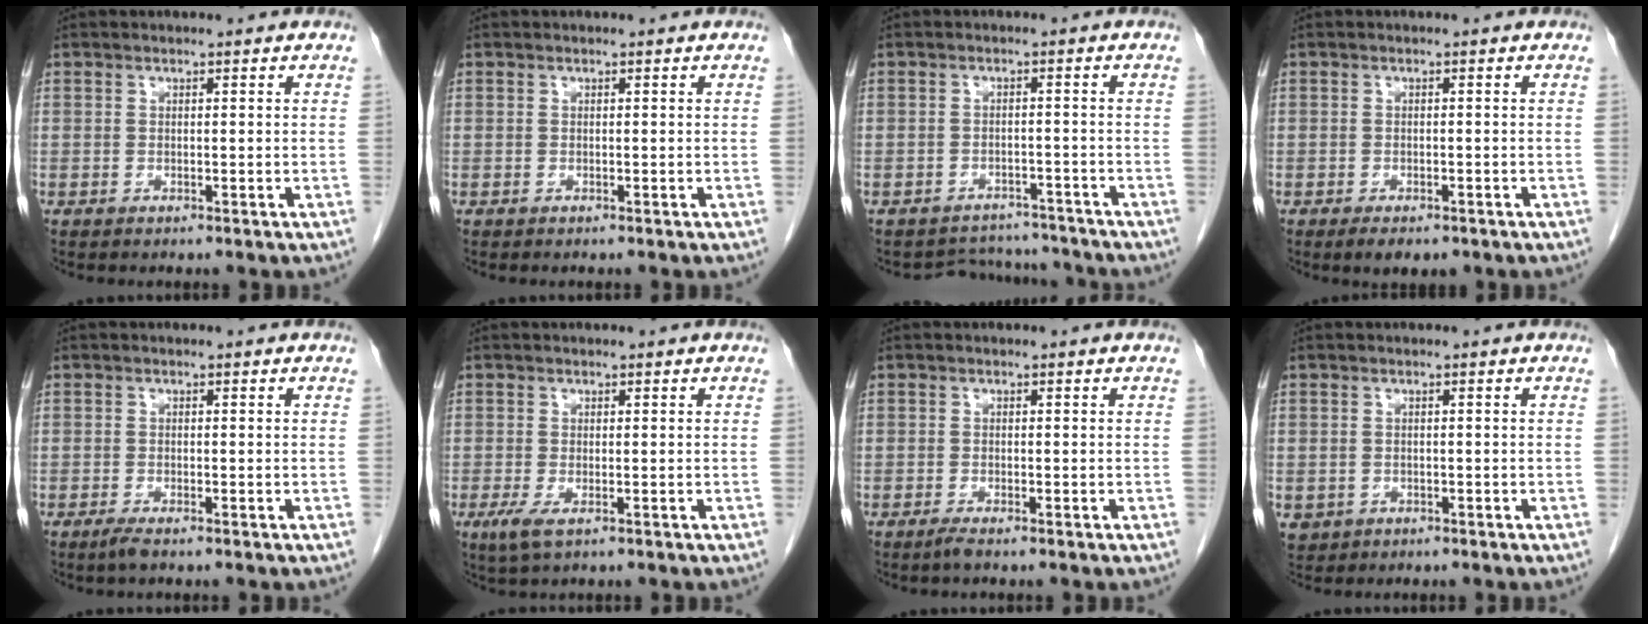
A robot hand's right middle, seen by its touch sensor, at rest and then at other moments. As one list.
[{"total": 0.0}, {"total": 5.8, "force": [-5.5, 1.7, -1.0], "torque": [0.015, 0.020, -0.072]}, {"total": 3.5, "force": [-2.4, 1.6, 2.0], "torque": [-0.027, -0.004, -0.029]}, {"total": 1.4, "force": [-1.0, 0.0, 0.9], "torque": [-0.027, -0.005, -0.022]}, {"total": 2.6, "force": [-1.1, 0.7, 2.2], "torque": [-0.049, -0.009, -0.018]}, {"total": 1.1, "force": [-0.8, -0.1, 0.7], "torque": [-0.018, -0.003, -0.018]}, {"total": 2.4, "force": [-0.9, 2.1, 0.5], "torque": [-0.005, 0.002, -0.007]}]